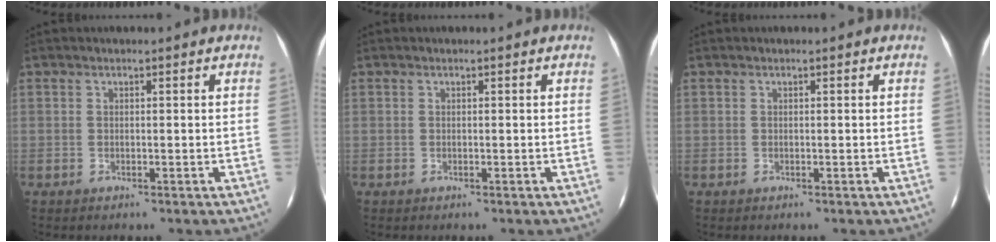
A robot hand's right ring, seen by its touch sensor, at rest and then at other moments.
{"total": 0.0}
{"total": 0.0}